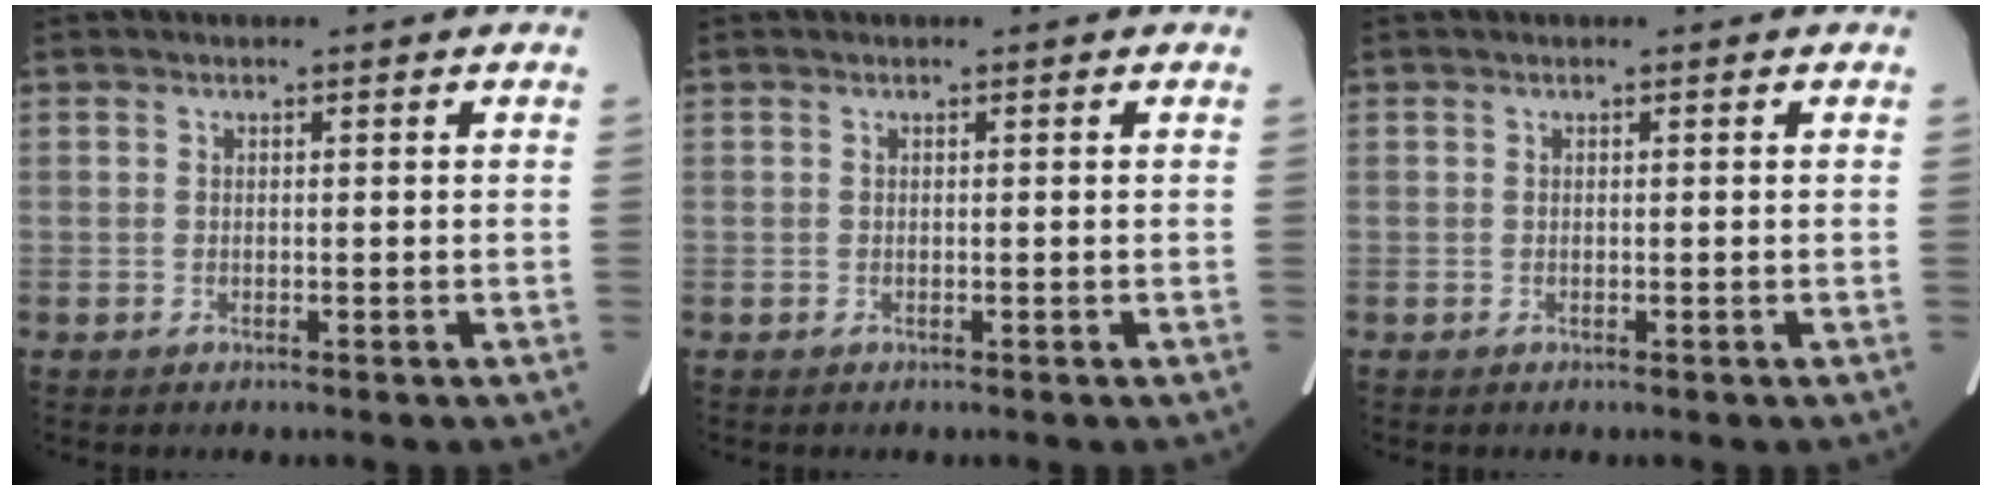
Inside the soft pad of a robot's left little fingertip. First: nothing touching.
{"total": 0.0}
{"total": 0.0}